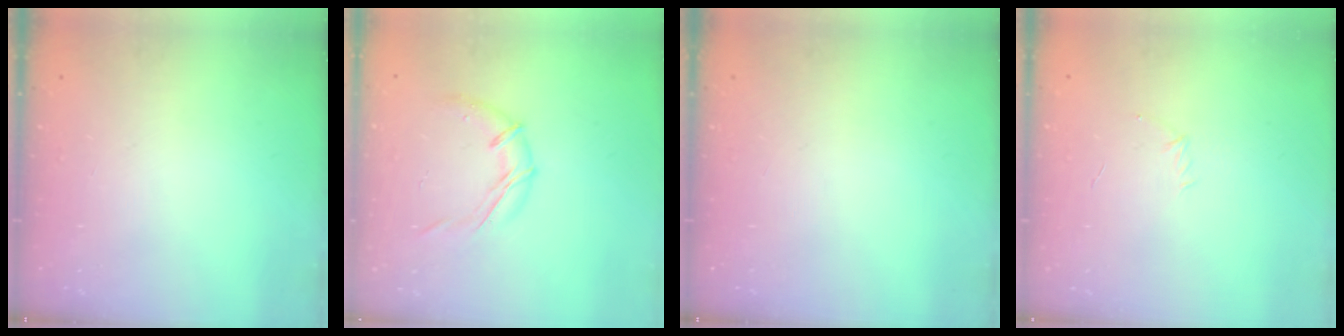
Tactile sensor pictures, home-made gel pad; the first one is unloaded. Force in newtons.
{"total": 10.7, "press": 10.6, "slide": 1.5}
{"total": 0.0}
{"total": 3.7, "press": 3.7, "slide": 0.7}